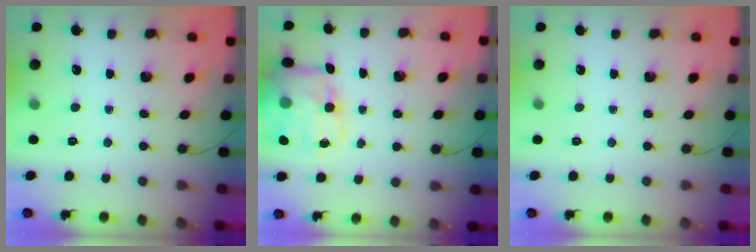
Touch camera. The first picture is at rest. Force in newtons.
{"total": 15.4, "press": 15.2, "slide": 2.7}
{"total": 0.0}